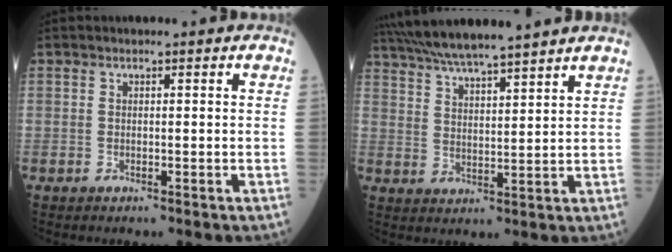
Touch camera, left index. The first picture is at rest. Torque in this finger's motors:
{"motor_torque": [0.94, -1.20, 0.28, 0.09]}